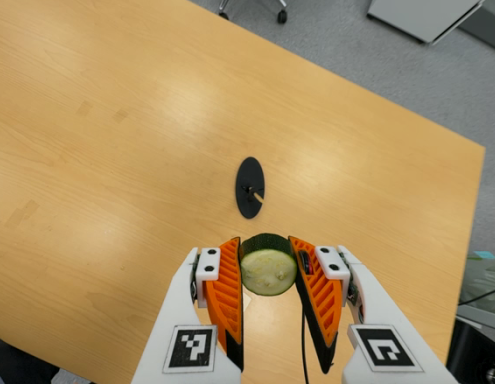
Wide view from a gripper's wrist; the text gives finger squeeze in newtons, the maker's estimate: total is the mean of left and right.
{"total": 11.4, "left": 11.2, "right": 11.6}